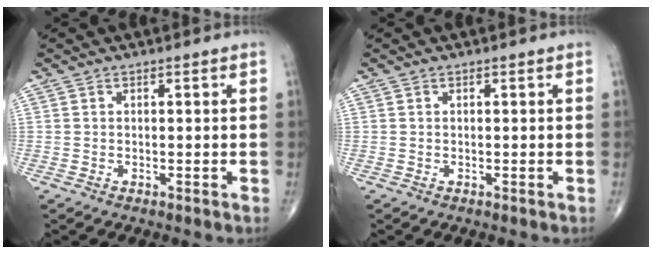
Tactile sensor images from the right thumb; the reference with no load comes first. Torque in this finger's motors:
{"motor_torque": [0.00, 0.00, 0.00, 0.00, 0.00]}